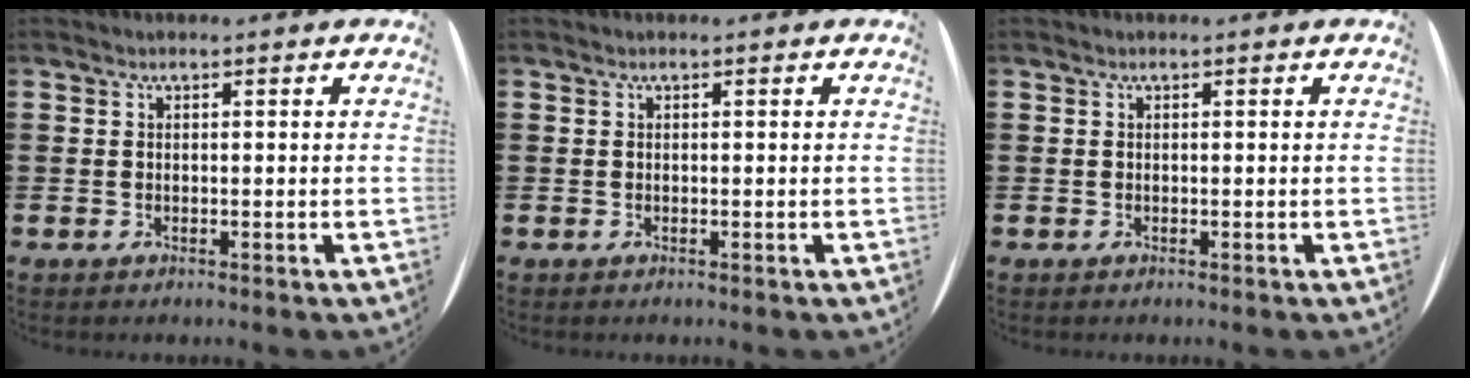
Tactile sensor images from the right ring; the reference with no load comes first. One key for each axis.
{"total": 0.0}
{"total": 0.0}